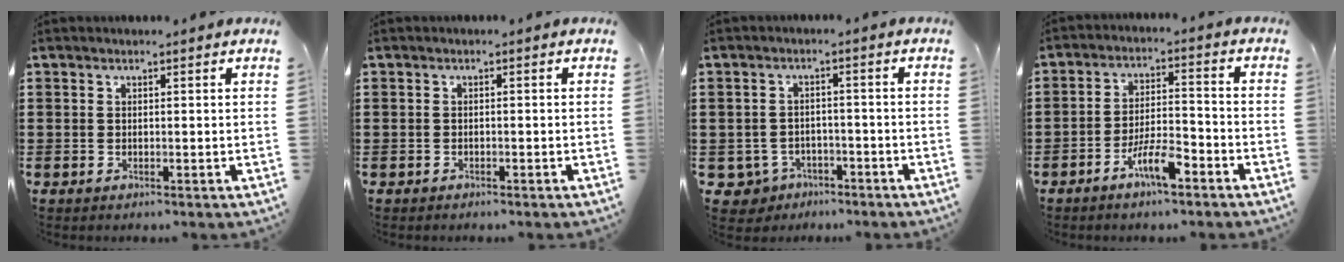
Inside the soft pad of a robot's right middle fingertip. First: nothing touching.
{"total": 0.8, "force": [-0.7, 0.3, 0.1], "torque": [-0.002, 0.000, -0.016]}
{"total": 3.3, "force": [-2.7, 2.0, 0.5], "torque": [-0.034, -0.002, -0.060]}
{"total": 6.6, "force": [-4.4, 1.6, 4.7], "torque": [-0.100, 0.000, -0.087]}